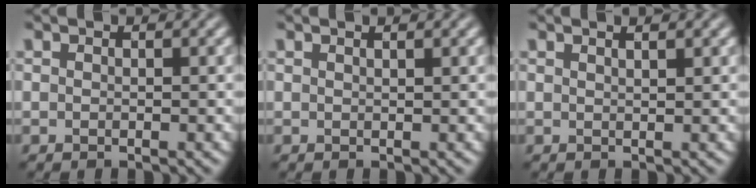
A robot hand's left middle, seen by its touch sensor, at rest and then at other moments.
{"total": 1.1, "force": [0.7, 0.4, 0.7], "torque": [0.000, 0.005, -0.004]}
{"total": 1.8, "force": [1.1, 0.7, 1.2], "torque": [0.003, 0.008, -0.004]}